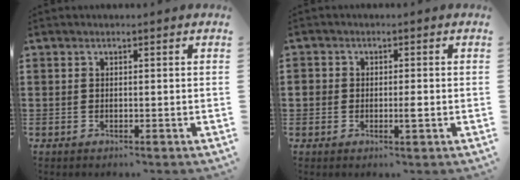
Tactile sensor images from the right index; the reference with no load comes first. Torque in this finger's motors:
{"motor_torque": [0.21, 0.26, 0.22, 0.07]}